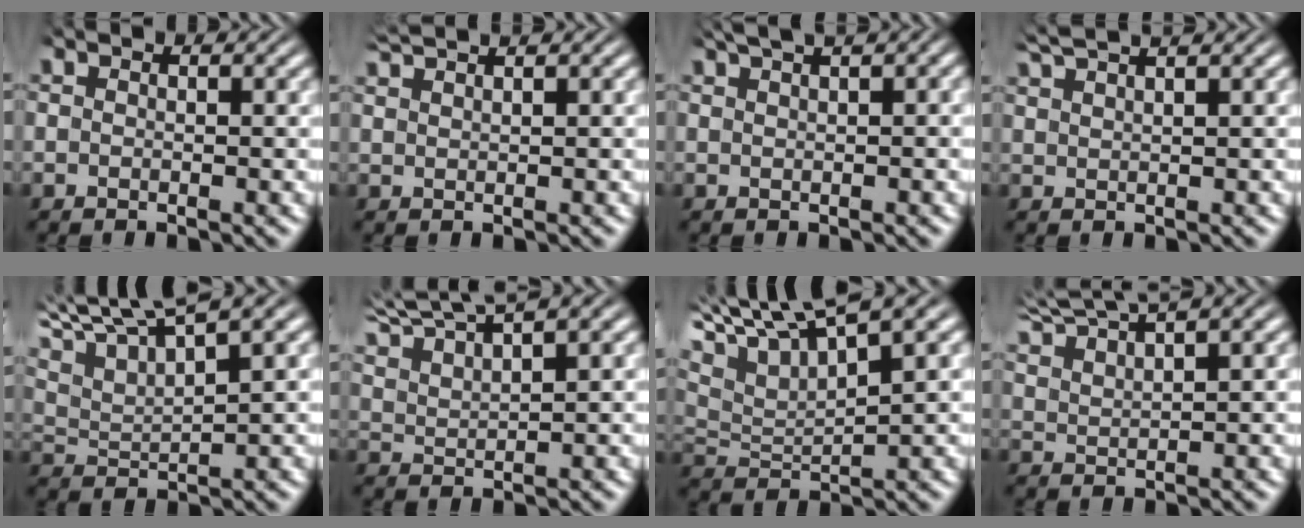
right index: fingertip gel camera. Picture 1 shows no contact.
{"total": 2.5, "force": [2.3, -0.4, 0.7], "torque": [-0.006, 0.005, 0.046]}
{"total": 2.9, "force": [2.3, 0.1, 1.8], "torque": [-0.016, 0.011, 0.038]}
{"total": 3.5, "force": [3.2, -0.1, 1.4], "torque": [-0.024, 0.006, 0.059]}
{"total": 7.6, "force": [5.3, 3.2, 4.5], "torque": [-0.092, 0.013, 0.081]}
{"total": 6.5, "force": [4.7, 3.0, 3.2], "torque": [-0.069, 0.015, 0.073]}
{"total": 8.6, "force": [4.3, 4.9, 5.6], "torque": [-0.119, 0.003, 0.072]}
{"total": 6.0, "force": [4.9, 2.1, 2.8], "torque": [-0.055, 0.013, 0.081]}